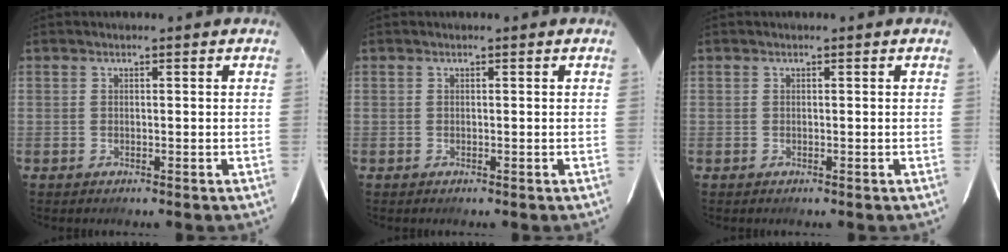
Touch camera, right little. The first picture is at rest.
{"total": 0.0}
{"total": 0.0}